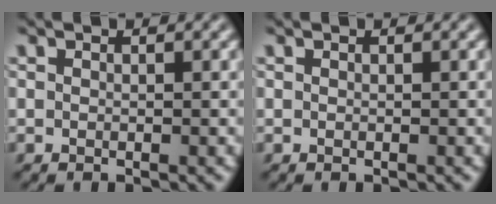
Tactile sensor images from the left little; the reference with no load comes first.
{"total": 0.0}